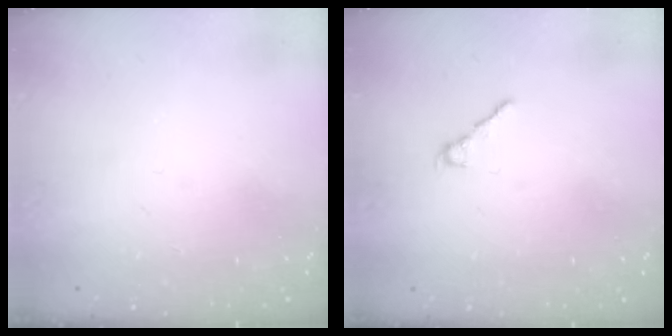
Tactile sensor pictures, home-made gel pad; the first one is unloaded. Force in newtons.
{"total": 1.7, "press": 1.5, "slide": 0.6}